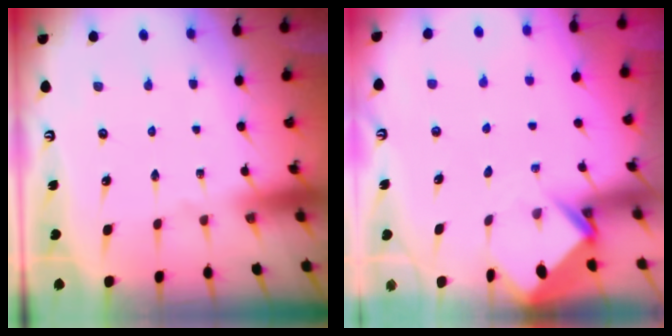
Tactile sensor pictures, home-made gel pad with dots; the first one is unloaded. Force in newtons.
{"total": 4.0, "press": 4.0, "slide": 0.2}